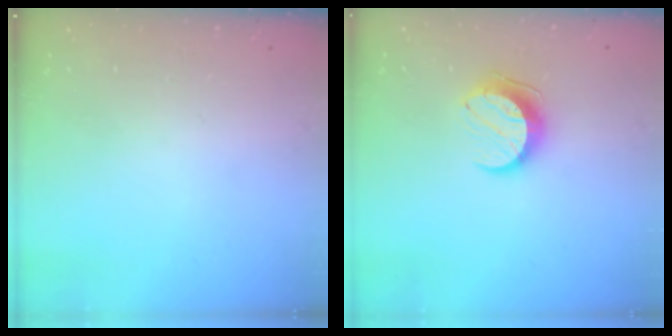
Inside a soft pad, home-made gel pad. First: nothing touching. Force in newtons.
{"total": 9.5, "press": 9.5, "slide": 0.1}